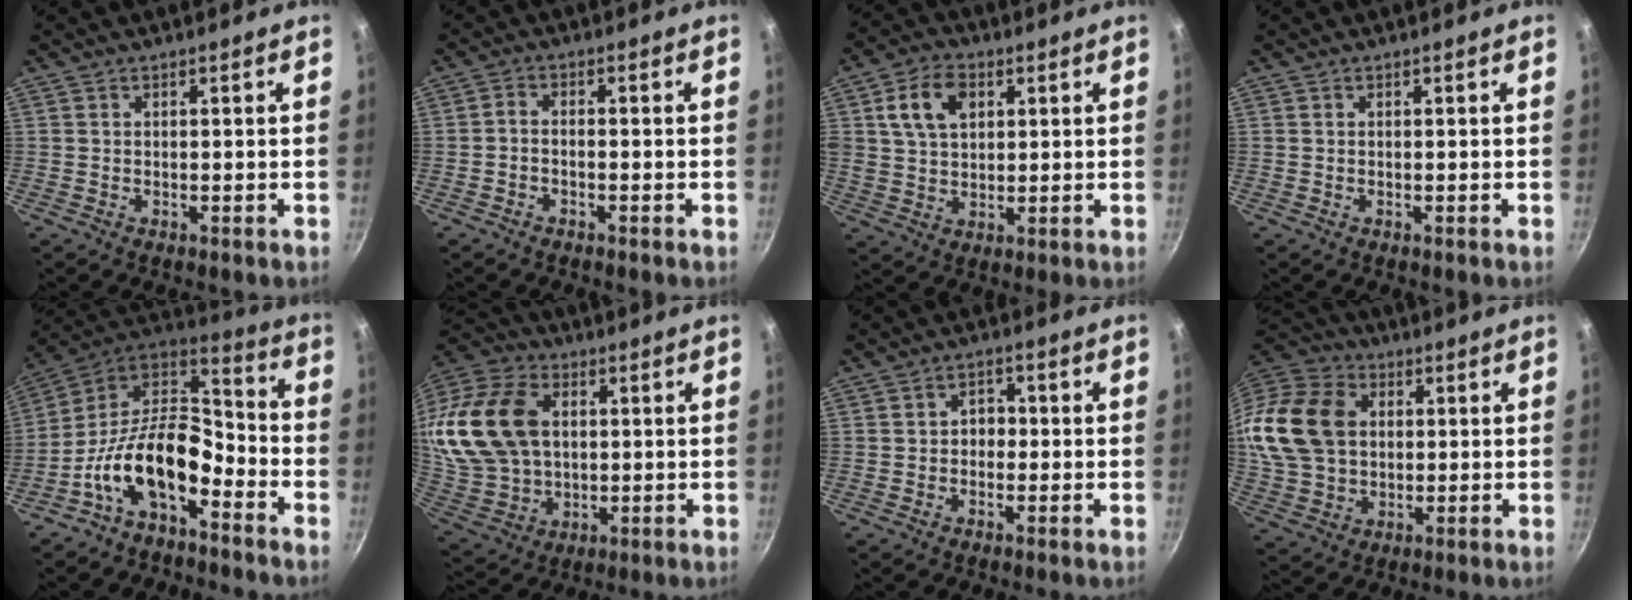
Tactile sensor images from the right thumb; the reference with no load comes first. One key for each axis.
{"total": 2.0, "fx": -1.3, "fy": 0.9, "fz": 1.2, "tx": -0.028, "ty": 0.016, "tz": -0.029}
{"total": 9.7, "fx": 3.1, "fy": 6.6, "fz": 6.4, "tx": -0.102, "ty": 0.002, "tz": 0.051}
{"total": 0.0}
{"total": 16.8, "fx": -7.1, "fy": 9.2, "fz": 12.2, "tx": -0.202, "ty": 0.073, "tz": -0.146}
{"total": 23.2, "fx": 3.7, "fy": 16.5, "fz": 15.8, "tx": -0.310, "ty": 0.012, "tz": 0.076}
{"total": 3.1, "fx": -0.5, "fy": 2.6, "fz": 1.7, "tx": -0.001, "ty": 0.010, "tz": -0.013}
{"total": 18.6, "fx": 2.8, "fy": 14.4, "fz": 11.5, "tx": -0.208, "ty": 0.020, "tz": 0.051}